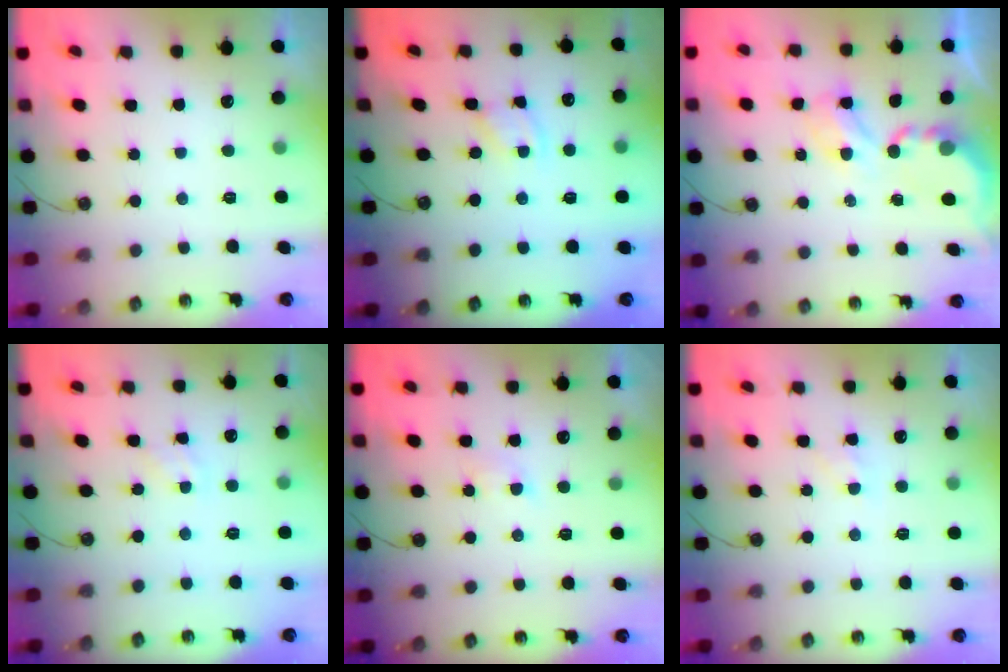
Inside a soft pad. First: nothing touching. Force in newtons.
{"total": 1.9, "press": 1.9, "slide": 0.3}
{"total": 4.5, "press": 4.5, "slide": 0.3}
{"total": 1.7, "press": 1.7, "slide": 0.3}
{"total": 2.9, "press": 2.9, "slide": 0.5}
{"total": 6.7, "press": 6.6, "slide": 0.7}